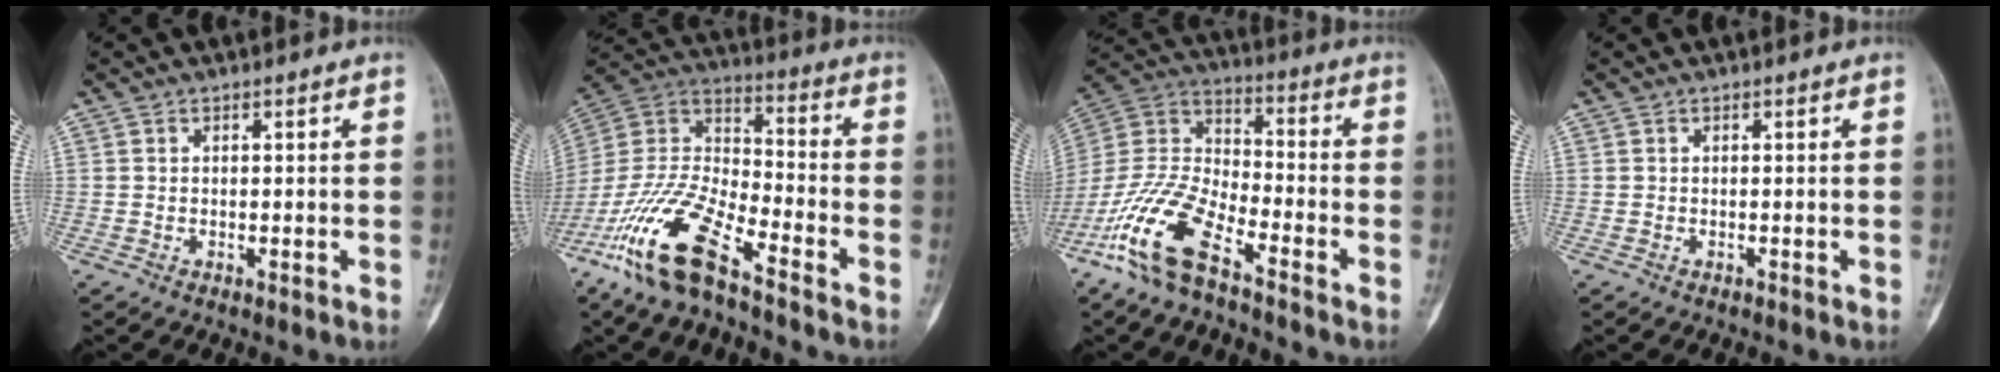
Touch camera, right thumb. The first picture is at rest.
{"total": 18.2, "force": [-11.8, 5.5, 12.7], "torque": [-0.256, 0.058, -0.226]}
{"total": 15.8, "force": [-9.8, 5.8, 10.9], "torque": [-0.226, 0.054, -0.197]}
{"total": 0.0}